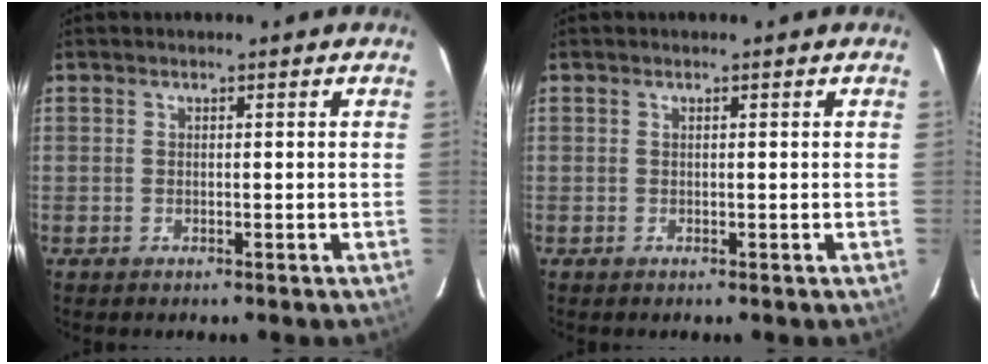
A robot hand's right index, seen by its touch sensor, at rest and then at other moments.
{"total": 0.0}